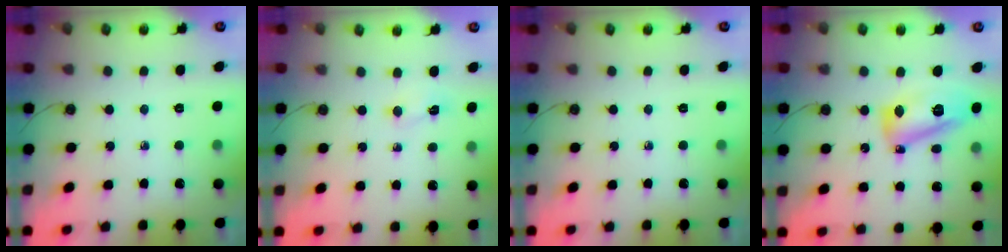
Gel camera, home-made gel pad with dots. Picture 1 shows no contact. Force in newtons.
{"total": 2.2, "press": 2.1, "slide": 0.7}
{"total": 0.0}
{"total": 16.2, "press": 16.1, "slide": 1.1}